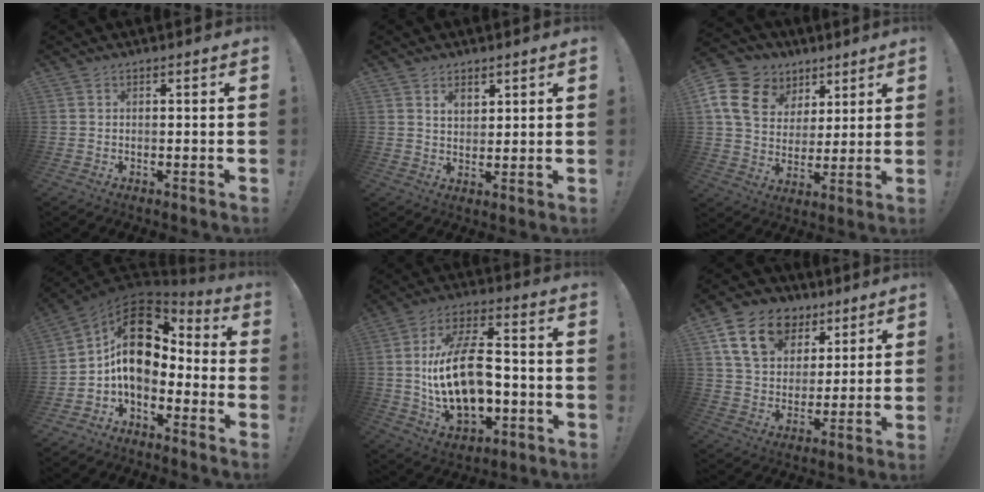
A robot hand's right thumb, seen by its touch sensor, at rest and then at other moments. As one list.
[{"total": 3.8, "force": [2.6, 2.4, 1.4], "torque": [-0.018, -0.017, 0.047]}, {"total": 16.5, "force": [7.2, 12.6, 7.8], "torque": [-0.122, -0.030, 0.148]}, {"total": 16.3, "force": [2.5, 11.0, 11.8], "torque": [-0.182, -0.004, 0.049]}, {"total": 21.2, "force": [-2.0, 12.0, 17.4], "torque": [-0.320, 0.006, -0.035]}, {"total": 17.8, "force": [8.4, 12.6, 9.3], "torque": [-0.145, -0.031, 0.160]}]